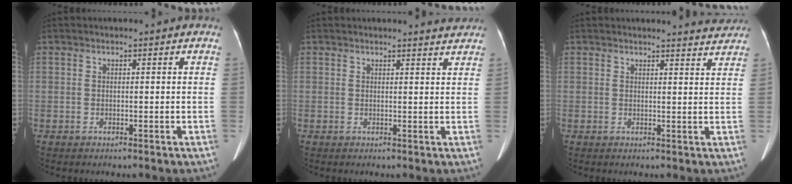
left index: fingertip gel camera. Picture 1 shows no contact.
{"total": 2.6, "force": [2.6, 0.0, 0.3], "torque": [-0.007, -0.008, 0.021]}
{"total": 3.9, "force": [3.9, 0.1, 0.3], "torque": [-0.008, -0.014, 0.032]}